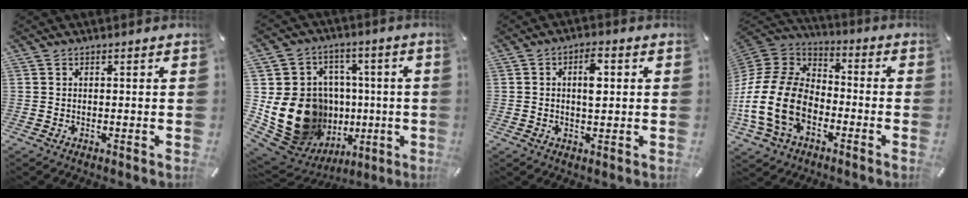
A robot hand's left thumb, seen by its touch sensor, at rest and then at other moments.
{"total": 22.5, "force": [-2.4, 18.8, 12.1], "torque": [-0.226, -0.005, 0.007]}
{"total": 5.7, "force": [1.0, 2.8, 4.9], "torque": [-0.068, -0.001, 0.008]}
{"total": 18.3, "force": [-6.5, 13.0, 11.2], "torque": [-0.251, 0.030, -0.114]}